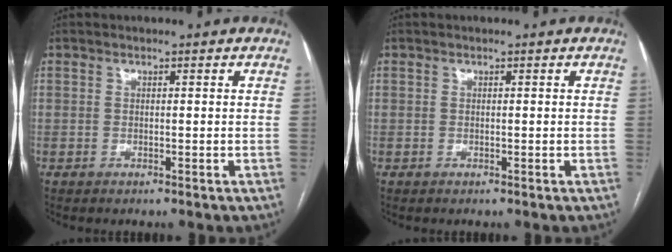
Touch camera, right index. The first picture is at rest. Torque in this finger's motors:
{"motor_torque": [-0.03, 0.07, 0.00, 0.00]}